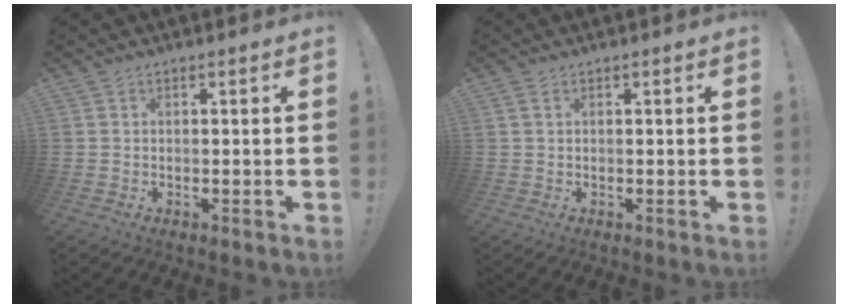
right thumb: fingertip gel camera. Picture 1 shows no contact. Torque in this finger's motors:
{"motor_torque": [0.23, -0.37, 0.14, 0.12, -0.01]}